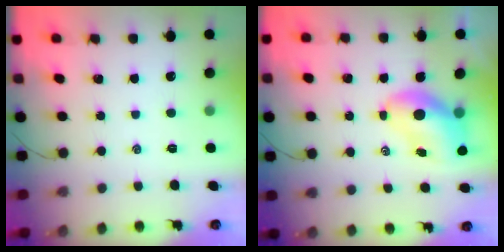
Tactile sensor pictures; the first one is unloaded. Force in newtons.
{"total": 7.7, "press": 7.4, "slide": 2.1}